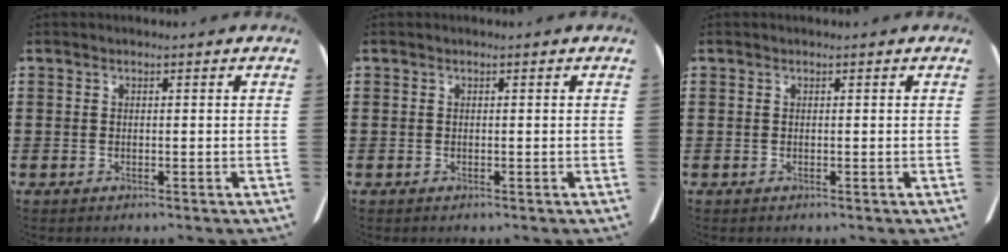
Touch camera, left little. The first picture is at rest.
{"total": 0.0}
{"total": 0.0}